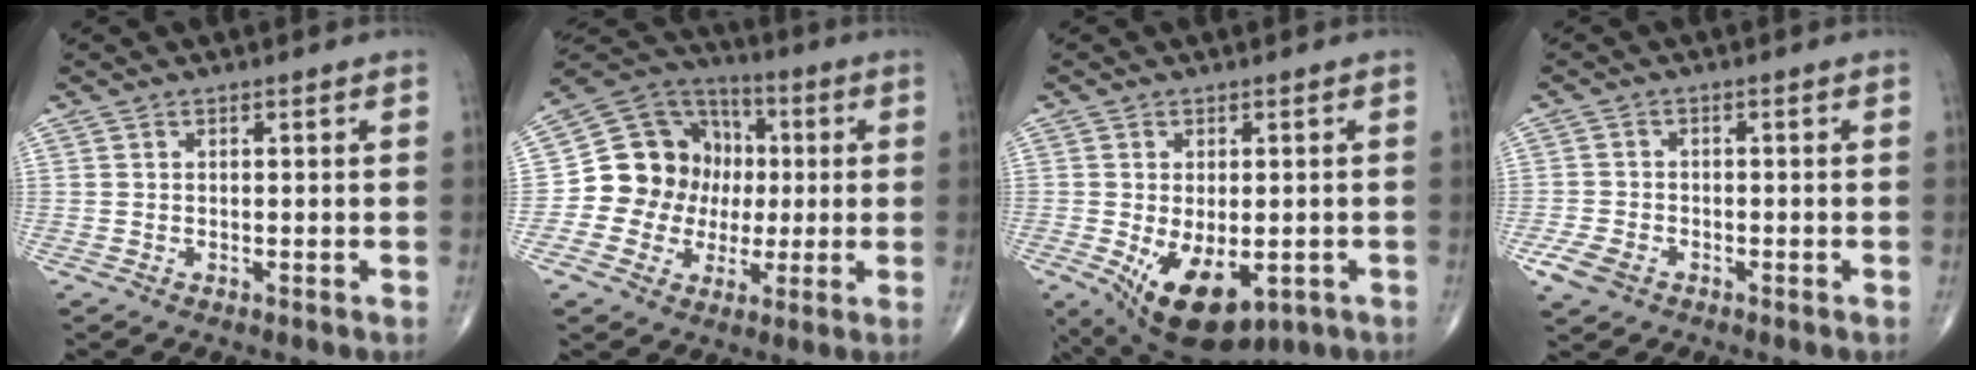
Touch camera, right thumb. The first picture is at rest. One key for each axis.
{"total": 15.8, "fx": -0.1, "fy": 14.0, "fz": 7.3, "tx": -0.081, "ty": 0.034, "tz": -0.001}
{"total": 12.3, "fx": -4.0, "fy": 6.9, "fz": 9.4, "tx": -0.146, "ty": -0.011, "tz": -0.042}
{"total": 4.5, "fx": -2.4, "fy": 3.0, "fz": 2.4, "tx": -0.054, "ty": 0.006, "tz": -0.041}